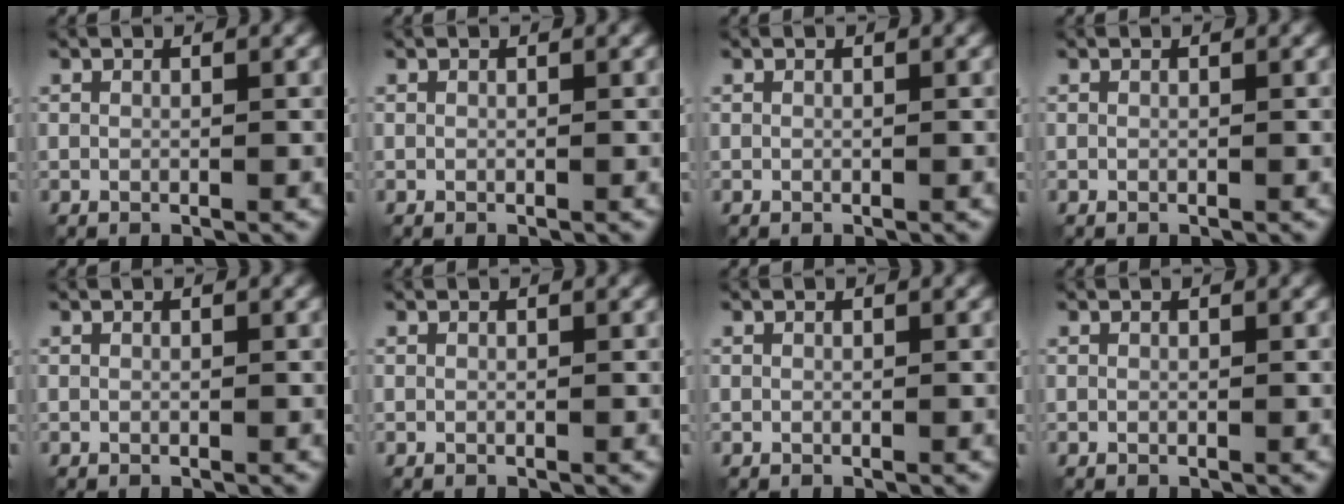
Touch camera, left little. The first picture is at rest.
{"total": 0.0}
{"total": 0.0}
{"total": 0.0}
{"total": 0.0}
{"total": 0.0}
{"total": 0.0}
{"total": 0.0}